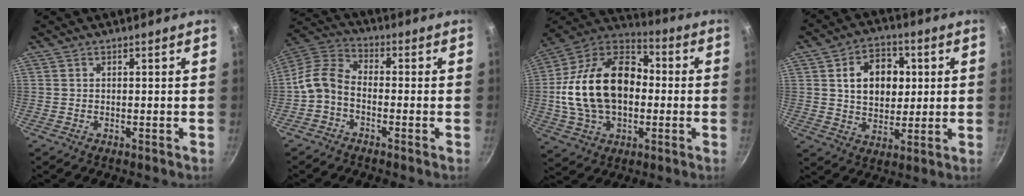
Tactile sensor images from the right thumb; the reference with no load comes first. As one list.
[{"total": 7.9, "force": [-2.9, 5.3, 5.1], "torque": [-0.108, 0.047, -0.076]}, {"total": 23.7, "force": [-0.5, 15.8, 17.6], "torque": [-0.296, 0.044, -0.016]}, {"total": 12.5, "force": [2.6, 9.0, 8.2], "torque": [-0.090, -0.001, 0.042]}]